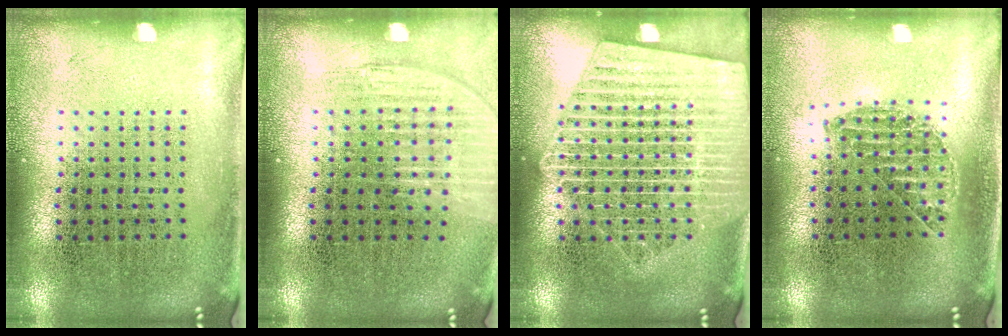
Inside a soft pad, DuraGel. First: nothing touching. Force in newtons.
{"total": 1.2, "press": 1.1, "slide": 0.4}
{"total": 2.8, "press": 2.8, "slide": 0.3}
{"total": 1.1, "press": 1.0, "slide": 0.3}